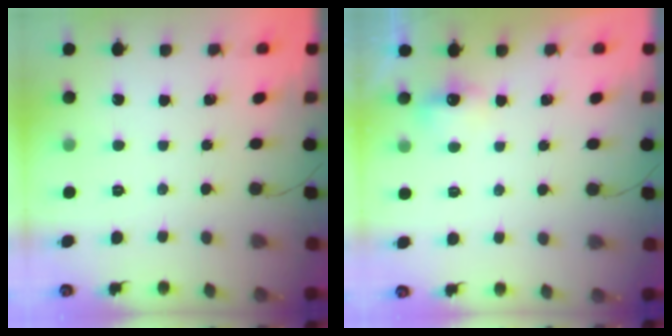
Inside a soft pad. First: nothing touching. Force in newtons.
{"total": 6.4, "press": 5.8, "slide": 2.6}